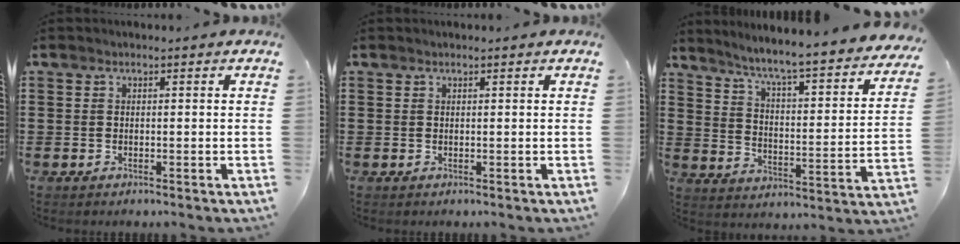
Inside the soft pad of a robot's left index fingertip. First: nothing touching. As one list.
[{"total": 0.0}, {"total": 4.8, "force": [4.1, -0.8, 2.3], "torque": [-0.066, -0.048, 0.057]}]